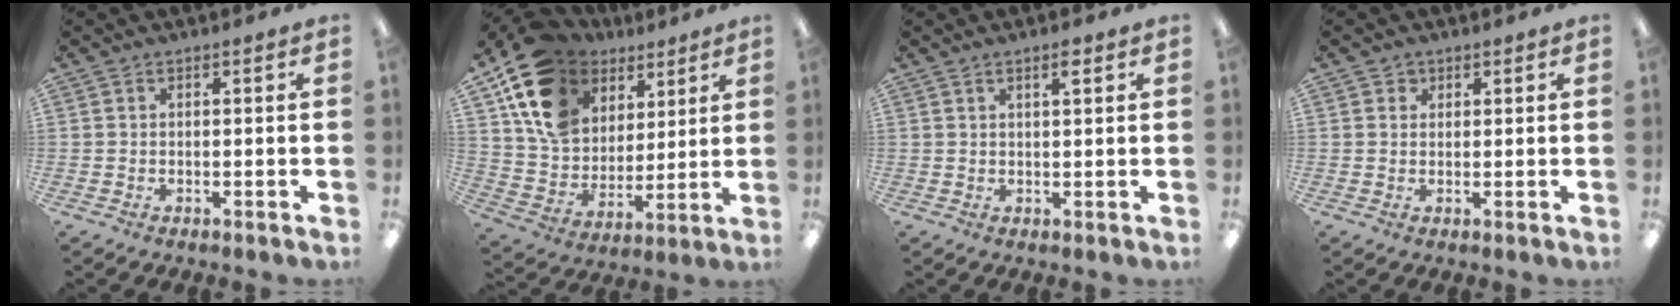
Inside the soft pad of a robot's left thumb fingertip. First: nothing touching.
{"total": 17.5, "force": [9.5, 12.5, 7.8], "torque": [-0.151, -0.042, 0.182]}
{"total": 2.5, "force": [1.7, 0.5, 1.7], "torque": [-0.030, 0.000, 0.026]}
{"total": 1.5, "force": [0.9, 1.2, 0.1], "torque": [0.005, 0.000, 0.013]}